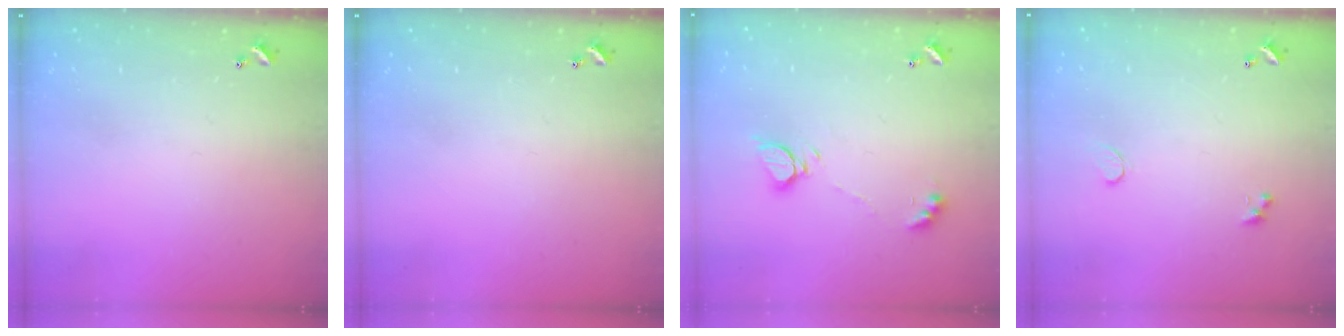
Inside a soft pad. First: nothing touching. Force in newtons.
{"total": 0.0}
{"total": 6.6, "press": 6.6, "slide": 0.7}
{"total": 0.8, "press": 0.7, "slide": 0.4}